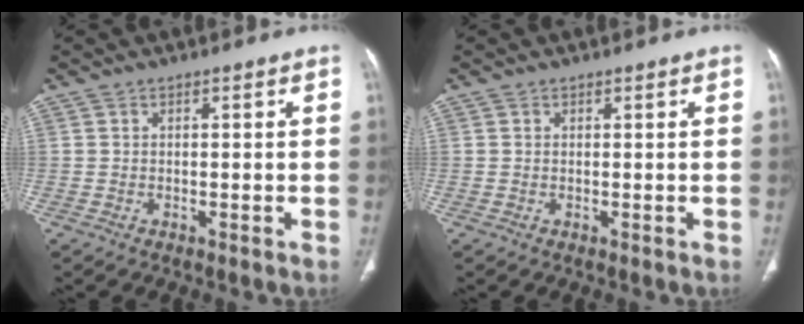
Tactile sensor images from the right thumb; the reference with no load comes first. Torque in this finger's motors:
{"motor_torque": [0.04, 0.03, 0.10, -0.25, 0.00]}